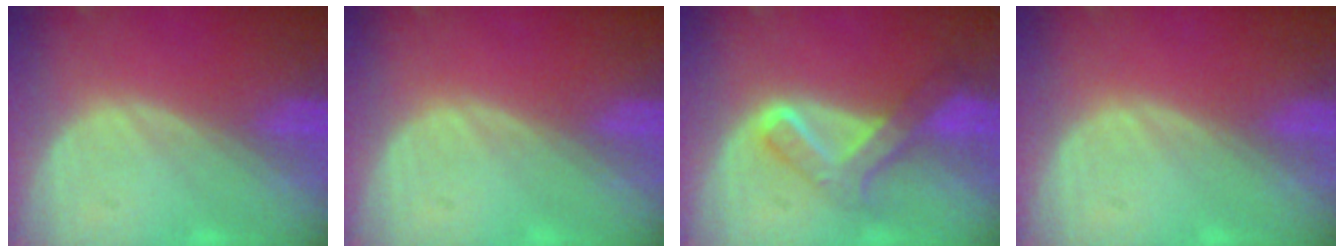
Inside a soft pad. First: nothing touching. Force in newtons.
{"total": 0.0}
{"total": 6.4, "press": 6.0, "slide": 2.1}
{"total": 0.0}